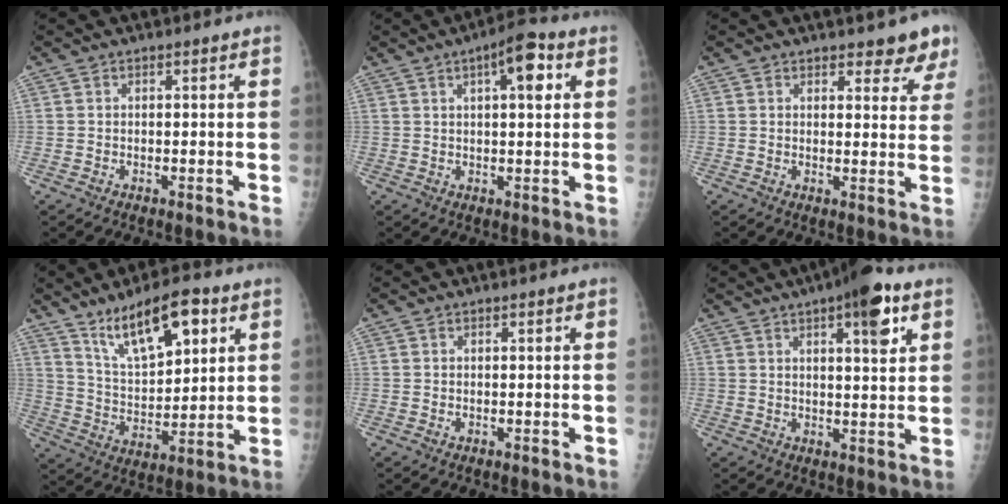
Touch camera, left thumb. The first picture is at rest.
{"total": 7.5, "force": [2.8, 2.5, 6.5], "torque": [-0.083, 0.004, 0.036]}
{"total": 5.4, "force": [4.4, 2.1, 2.5], "torque": [0.005, -0.022, 0.047]}
{"total": 14.3, "force": [8.1, 5.7, 10.4], "torque": [-0.147, -0.036, 0.148]}
{"total": 0.0}
{"total": 9.9, "force": [5.0, 2.6, 8.2], "torque": [-0.103, -0.015, 0.066]}